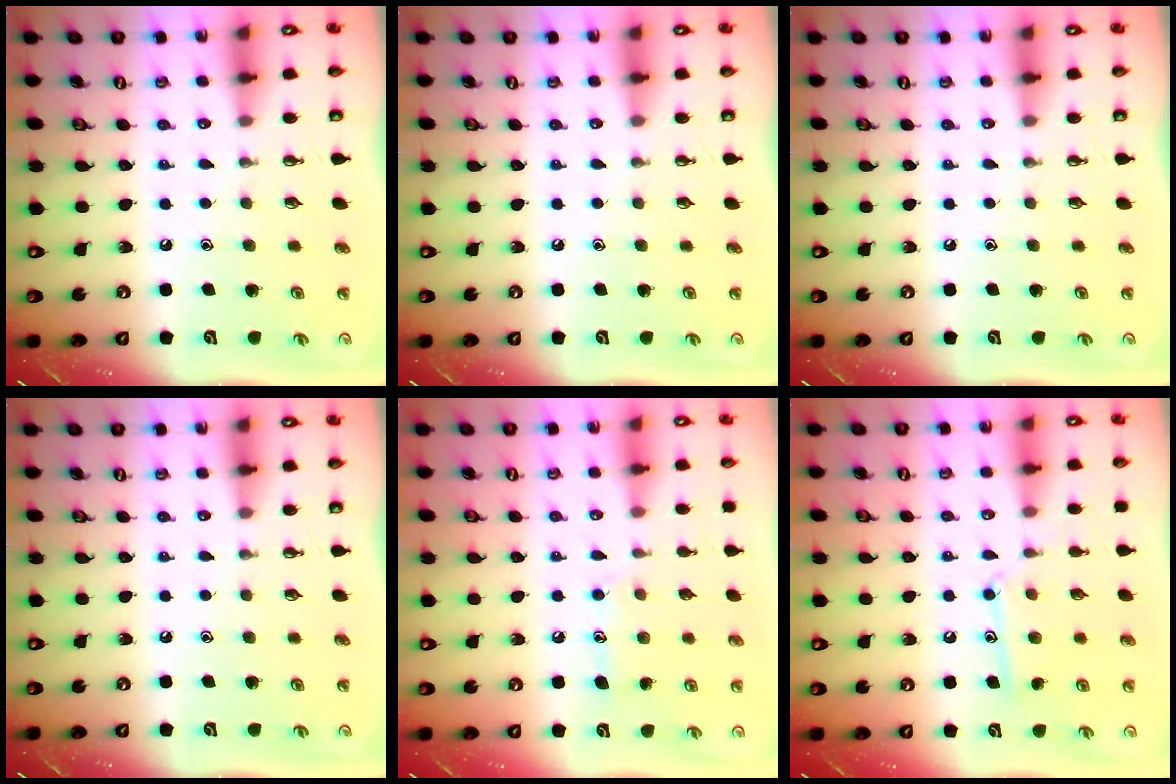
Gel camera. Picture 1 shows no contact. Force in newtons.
{"total": 0.0}
{"total": 0.0}
{"total": 0.0}
{"total": 8.3, "press": 8.3, "slide": 0.7}
{"total": 10.8, "press": 10.7, "slide": 0.7}